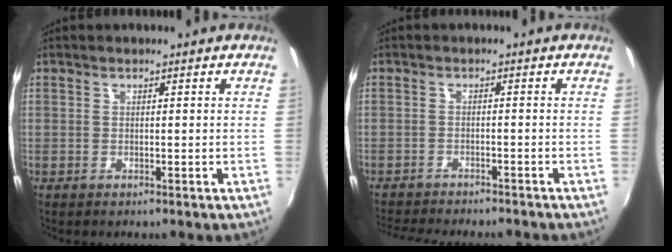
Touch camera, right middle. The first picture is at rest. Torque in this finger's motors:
{"motor_torque": [0.99, -1.13, 0.17, 0.08]}